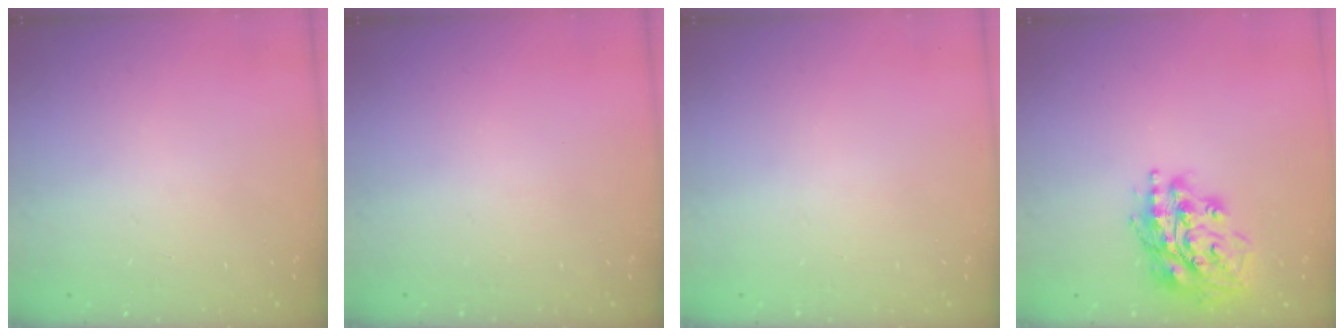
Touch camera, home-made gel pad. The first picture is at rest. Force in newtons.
{"total": 0.0}
{"total": 0.0}
{"total": 17.6, "press": 17.4, "slide": 2.6}